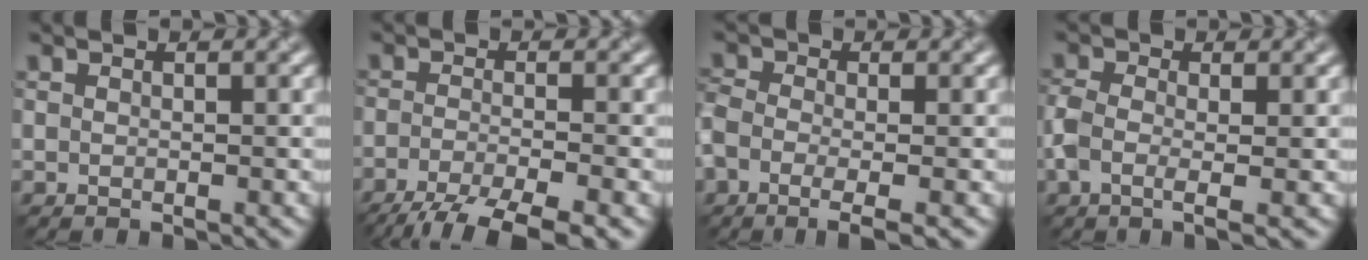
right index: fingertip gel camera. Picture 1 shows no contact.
{"total": 7.3, "force": [-5.1, 1.6, 4.9], "torque": [-0.076, -0.013, -0.096]}
{"total": 3.8, "force": [-1.7, 1.5, 3.1], "torque": [-0.068, -0.004, -0.041]}
{"total": 3.5, "force": [-0.6, 1.5, 3.1], "torque": [-0.072, -0.004, -0.018]}